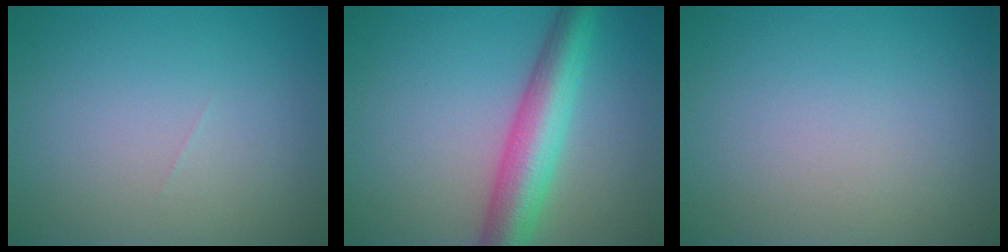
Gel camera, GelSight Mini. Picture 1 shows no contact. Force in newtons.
{"total": 6.5, "press": 6.5, "slide": 0.2}
{"total": 0.0}